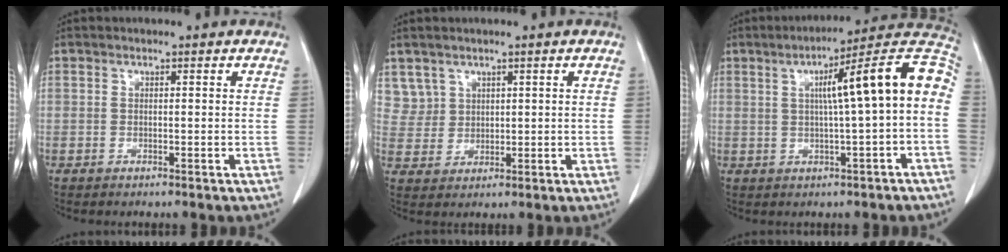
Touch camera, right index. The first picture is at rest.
{"total": 4.1, "force": [2.5, 3.2, -0.4], "torque": [0.019, 0.005, 0.054]}
{"total": 13.8, "force": [1.2, 0.2, 13.8], "torque": [-0.190, 0.038, 0.012]}